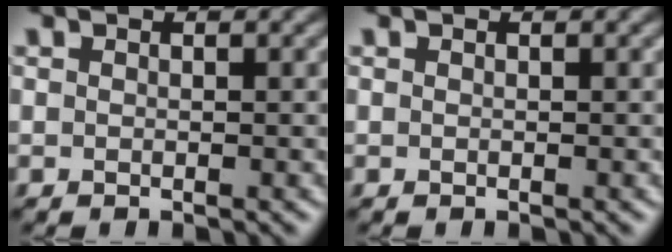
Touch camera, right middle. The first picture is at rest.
{"total": 0.0}